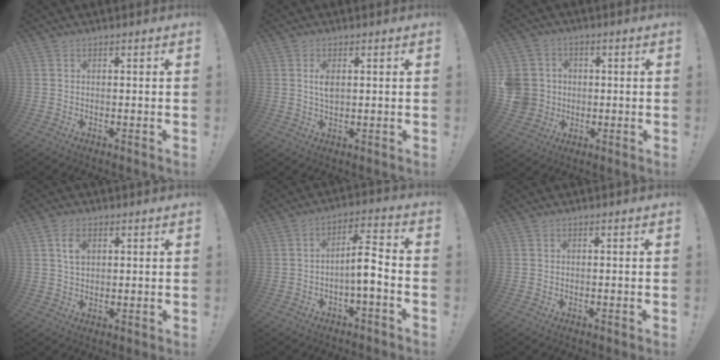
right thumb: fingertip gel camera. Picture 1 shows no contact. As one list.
[{"total": 3.5, "force": [1.0, 1.6, 2.9], "torque": [-0.046, -0.003, 0.013]}, {"total": 9.3, "force": [-0.5, 8.9, 2.7], "torque": [-0.064, 0.009, -0.003]}, {"total": 5.3, "force": [2.1, 3.5, 3.5], "torque": [-0.050, -0.002, 0.036]}, {"total": 8.5, "force": [-2.2, 2.9, 7.7], "torque": [-0.119, 0.017, -0.040]}, {"total": 0.0}]